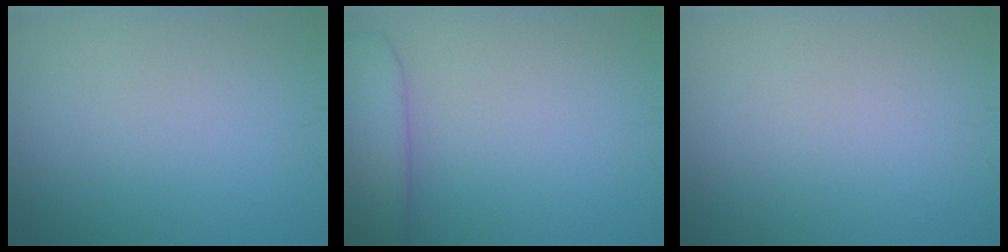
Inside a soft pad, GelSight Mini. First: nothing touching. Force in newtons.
{"total": 6.2, "press": 6.1, "slide": 0.6}
{"total": 0.0}